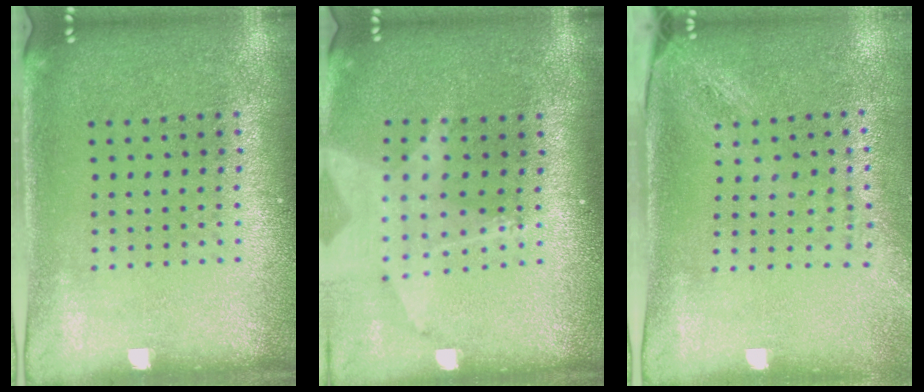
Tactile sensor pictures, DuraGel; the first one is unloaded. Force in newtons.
{"total": 1.8, "press": 1.5, "slide": 1.0}
{"total": 2.0, "press": 1.6, "slide": 1.3}